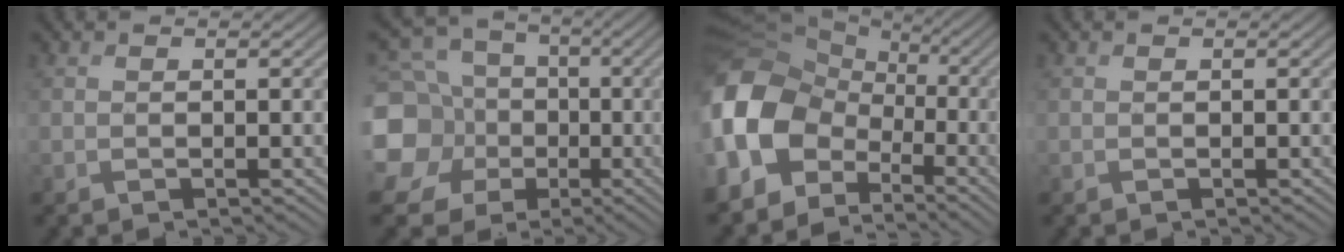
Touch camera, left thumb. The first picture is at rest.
{"total": 17.0, "force": [-2.0, 15.5, 6.7], "torque": [-0.237, -0.004, -0.063]}
{"total": 15.6, "force": [-3.6, 12.4, 8.8], "torque": [-0.247, -0.021, -0.080]}
{"total": 0.0}